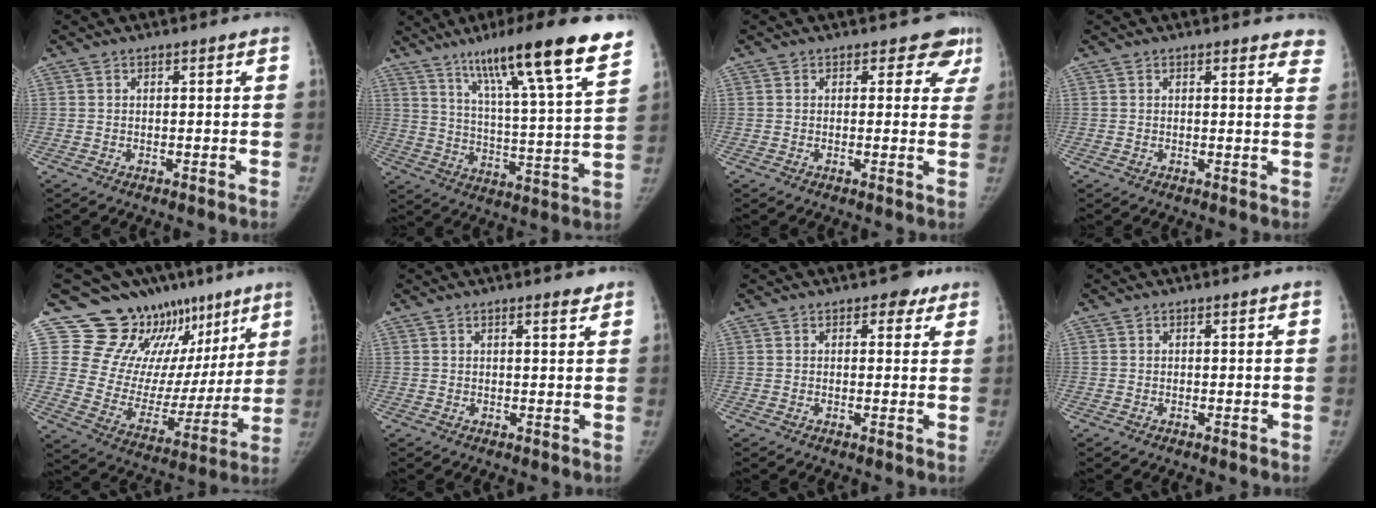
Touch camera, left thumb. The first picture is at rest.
{"total": 22.0, "force": [14.6, 2.0, 16.3], "torque": [-0.234, -0.048, 0.225]}
{"total": 4.9, "force": [3.7, 3.1, 1.0], "torque": [0.034, -0.014, 0.018]}
{"total": 5.4, "force": [4.8, 1.7, 2.0], "torque": [0.009, -0.020, 0.033]}
{"total": 21.4, "force": [13.7, 13.1, 9.9], "torque": [-0.082, -0.066, 0.210]}
{"total": 1.8, "force": [1.3, 0.4, 1.2], "torque": [-0.014, -0.008, 0.018]}
{"total": 2.8, "force": [1.7, 1.9, 1.3], "torque": [0.009, -0.005, 0.015]}
{"total": 0.0}